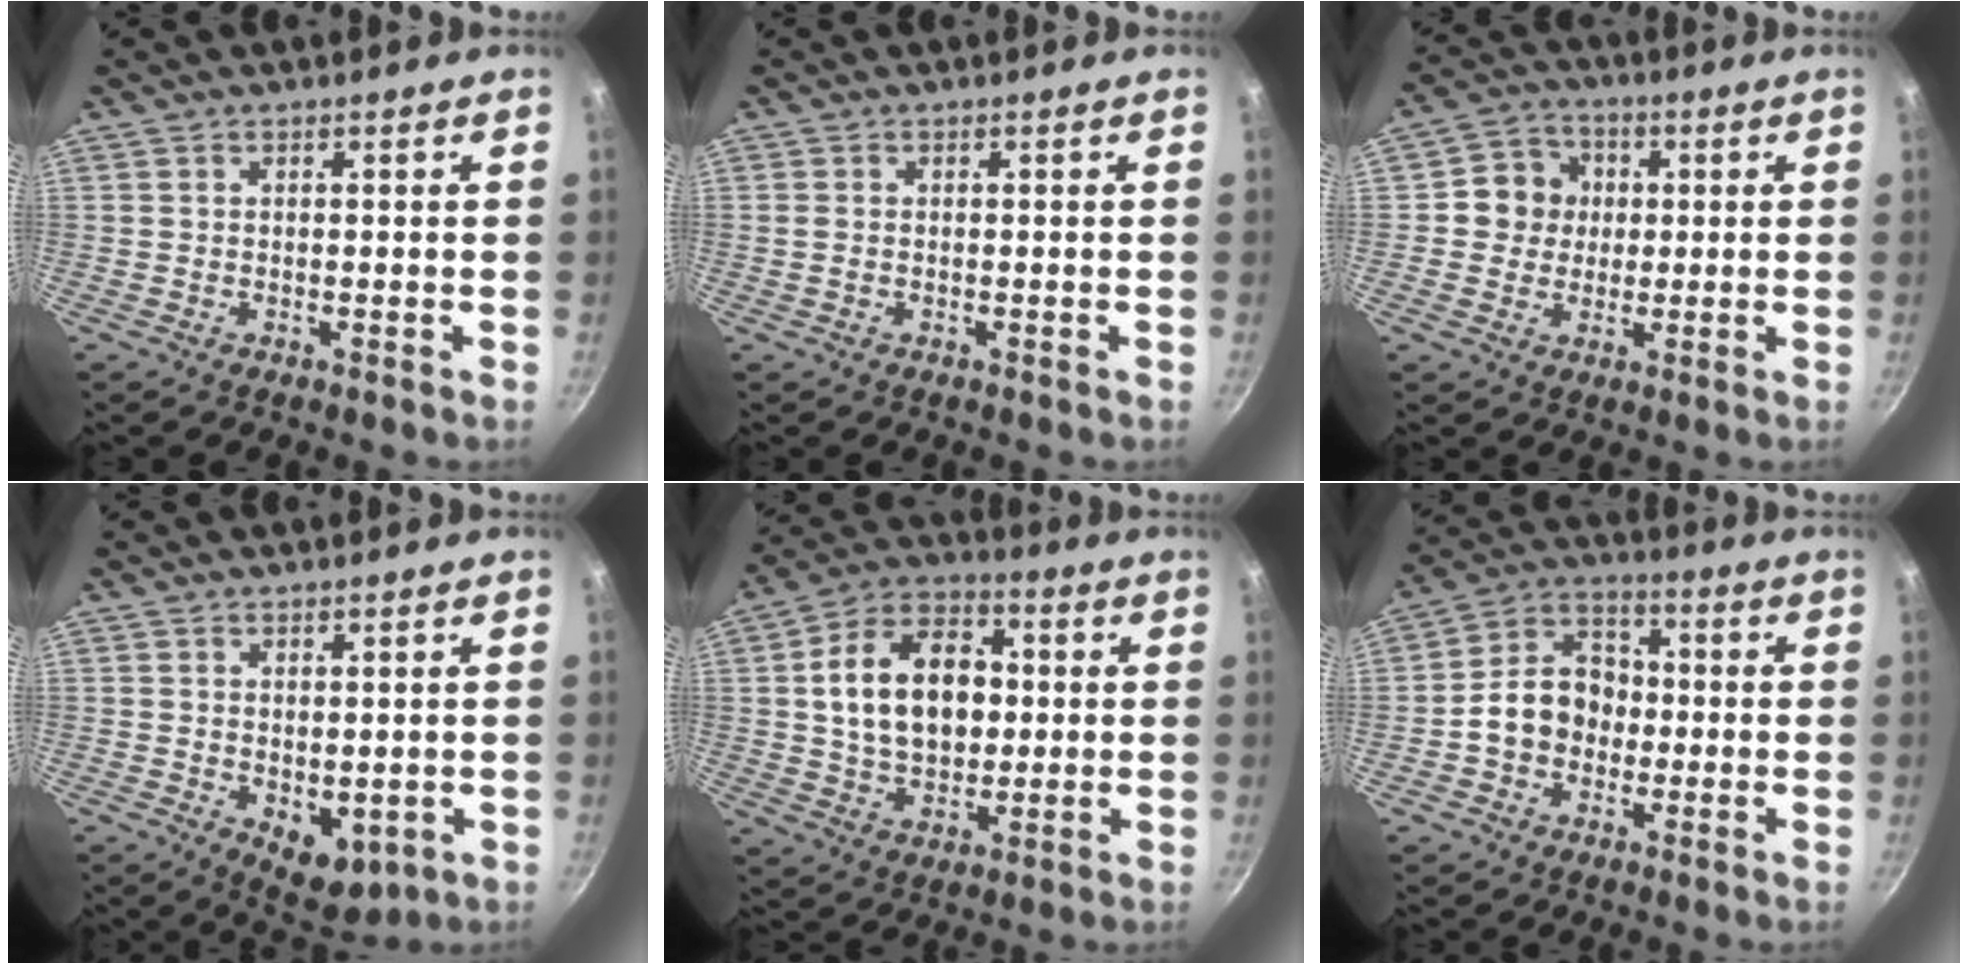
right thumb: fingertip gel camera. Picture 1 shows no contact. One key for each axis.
{"total": 1.0, "fx": -0.2, "fy": 0.8, "fz": 0.6, "tx": -0.011, "ty": 0.002, "tz": -0.004}
{"total": 7.7, "fx": 0.8, "fy": 7.3, "fz": 2.5, "tx": 0.000, "ty": 0.011, "tz": -0.001}
{"total": 6.6, "fx": -0.7, "fy": 4.2, "fz": 5.1, "tx": -0.051, "ty": -0.017, "tz": 0.003}
{"total": 16.7, "fx": 1.6, "fy": 11.5, "fz": 12.0, "tx": -0.169, "ty": 0.019, "tz": 0.020}
{"total": 10.7, "fx": -1.6, "fy": 8.6, "fz": 6.1, "tx": -0.065, "ty": 0.037, "tz": -0.042}